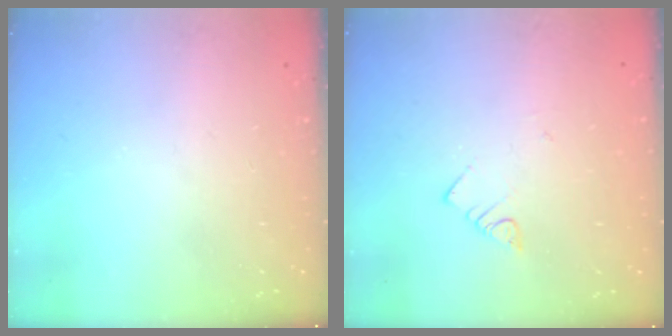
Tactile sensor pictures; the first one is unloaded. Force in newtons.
{"total": 2.9, "press": 2.9, "slide": 0.2}